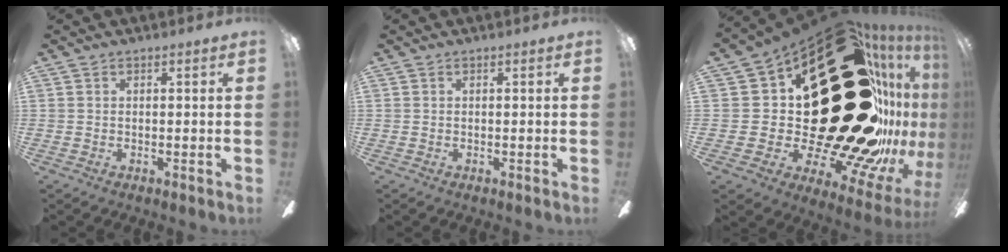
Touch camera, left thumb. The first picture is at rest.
{"total": 0.0}
{"total": 54.5, "force": [11.7, 27.3, 45.7], "torque": [-0.575, -0.163, 0.333]}